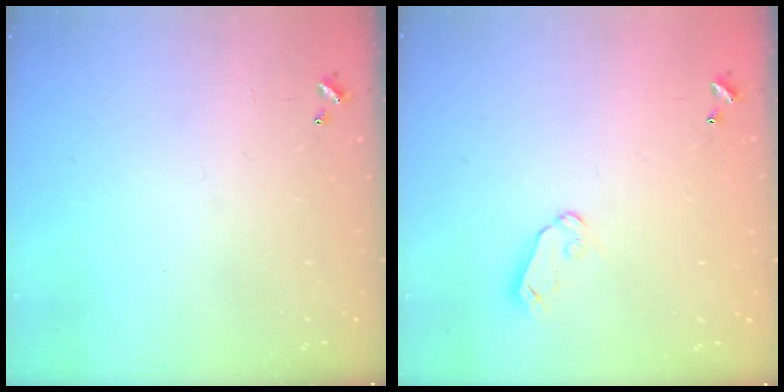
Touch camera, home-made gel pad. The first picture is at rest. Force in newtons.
{"total": 5.4, "press": 5.4, "slide": 0.5}